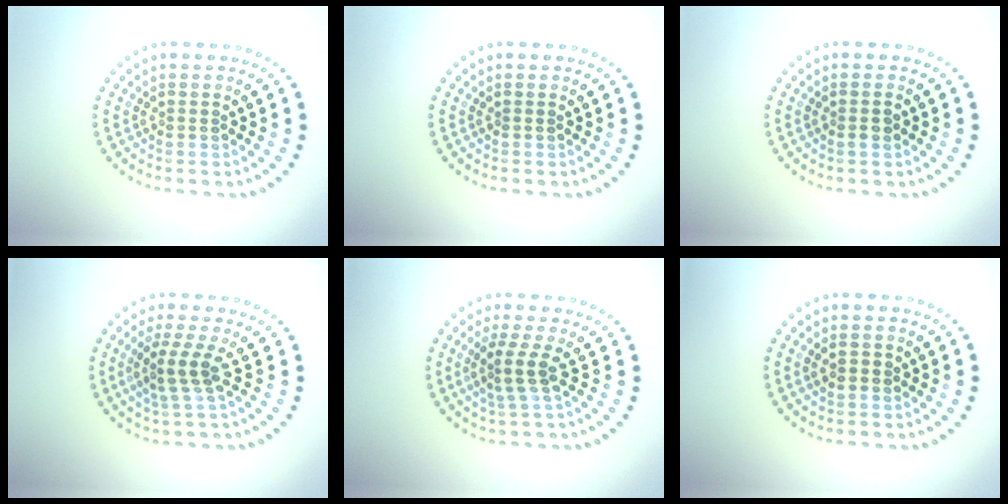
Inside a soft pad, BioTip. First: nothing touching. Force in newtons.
{"total": 0.0}
{"total": 0.9, "press": 0.8, "slide": 0.5}
{"total": 2.5, "press": 1.9, "slide": 1.7}
{"total": 2.4, "press": 1.7, "slide": 1.6}
{"total": 0.8, "press": 0.8, "slide": 0.2}